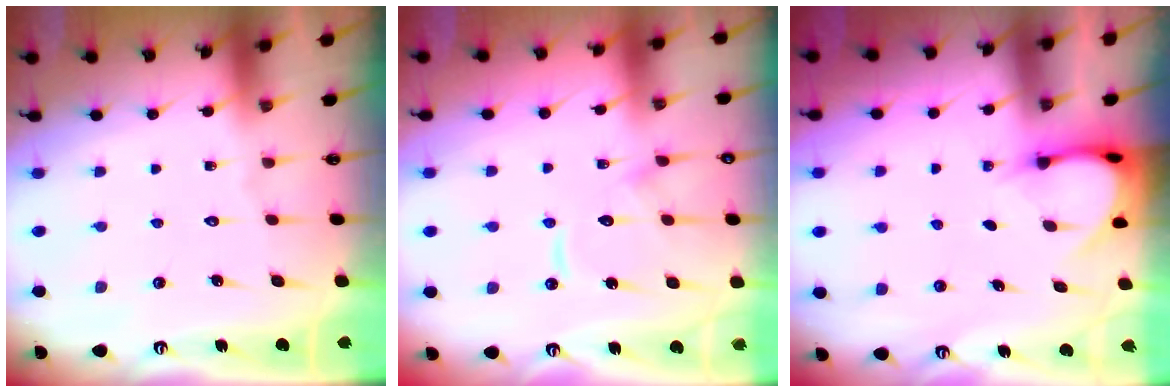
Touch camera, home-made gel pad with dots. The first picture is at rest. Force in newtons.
{"total": 11.7, "press": 11.6, "slide": 1.0}
{"total": 3.9, "press": 3.9, "slide": 0.4}